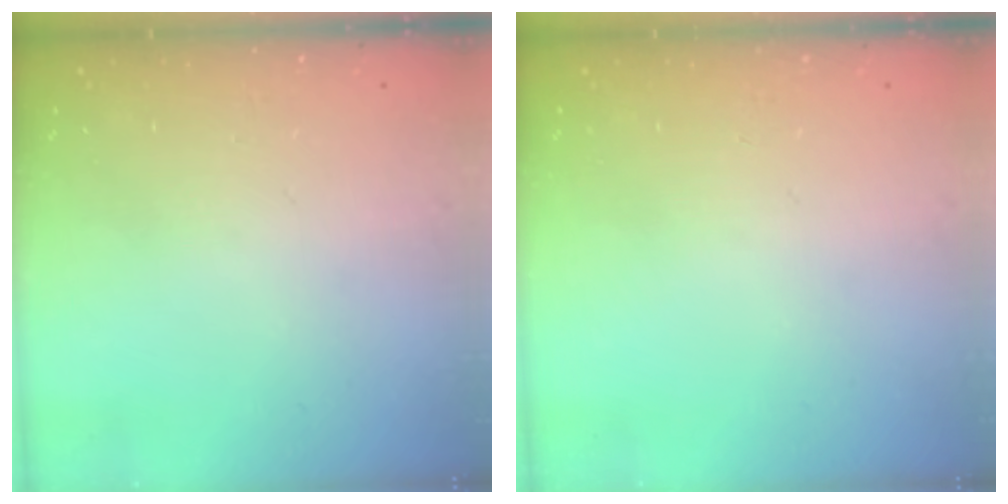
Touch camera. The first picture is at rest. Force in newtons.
{"total": 0.0}